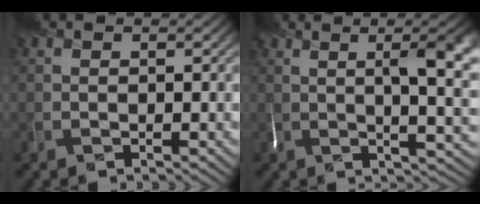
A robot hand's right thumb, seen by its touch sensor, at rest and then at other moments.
{"total": 11.1, "force": [1.9, 3.2, 10.4], "torque": [-0.114, 0.024, 0.025]}